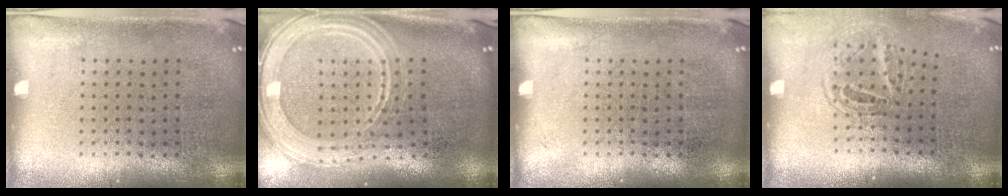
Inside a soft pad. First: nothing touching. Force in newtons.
{"total": 2.8, "press": 2.3, "slide": 1.5}
{"total": 0.0}
{"total": 1.6, "press": 1.0, "slide": 1.2}